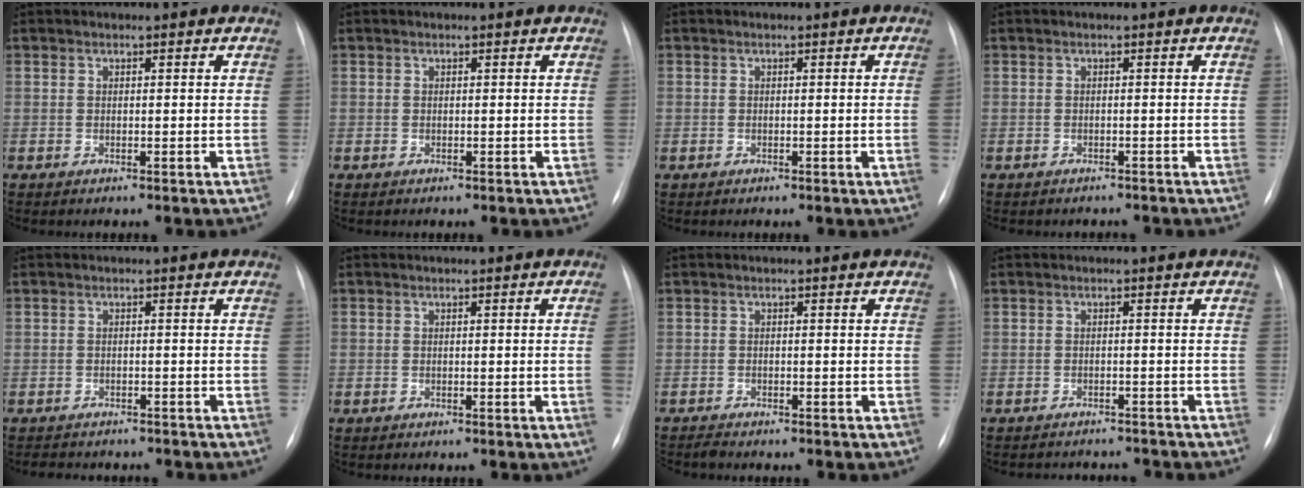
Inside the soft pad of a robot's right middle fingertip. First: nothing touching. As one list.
[{"total": 0.0}, {"total": 0.8, "force": [-0.1, -0.2, 0.8], "torque": [-0.014, 0.001, 0.003]}, {"total": 3.2, "force": [-2.9, 1.2, 0.6], "torque": [-0.010, -0.003, -0.032]}, {"total": 5.4, "force": [-4.9, 2.0, 1.4], "torque": [-0.022, -0.003, -0.060]}, {"total": 1.3, "force": [-0.2, -0.4, 1.2], "torque": [-0.020, 0.000, 0.000]}, {"total": 1.4, "force": [-1.4, 0.0, 0.2], "torque": [-0.004, -0.005, -0.022]}, {"total": 6.5, "force": [-6.3, 1.6, 0.8], "torque": [-0.010, 0.003, -0.072]}]